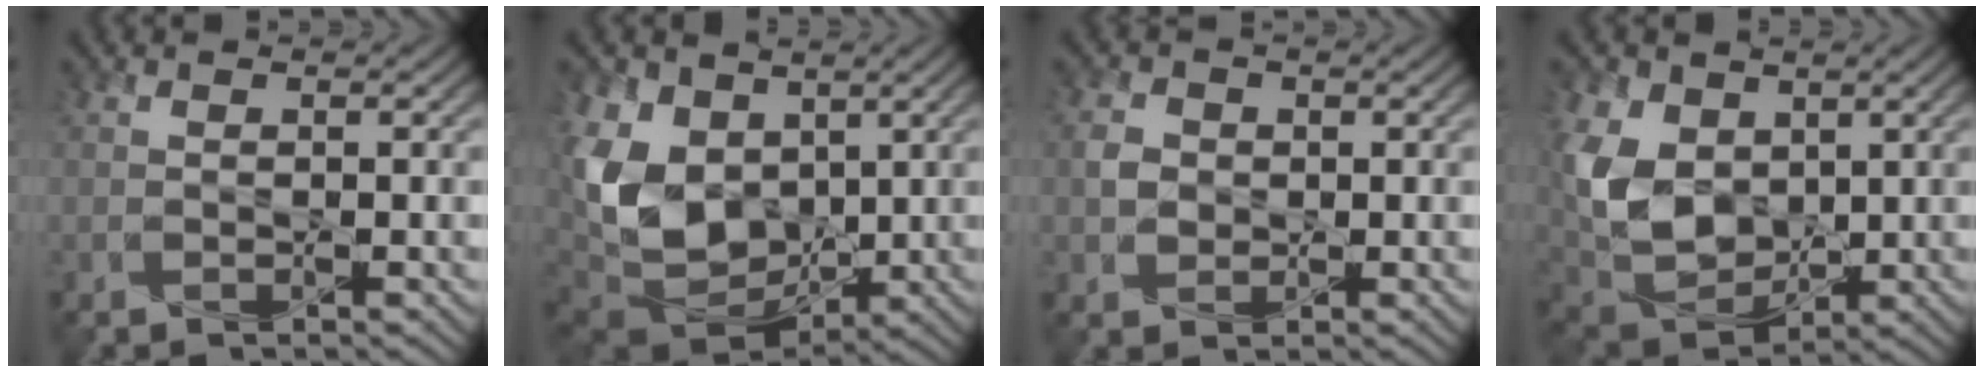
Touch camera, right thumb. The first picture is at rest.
{"total": 14.1, "force": [2.4, 10.0, 9.6], "torque": [-0.263, -0.002, 0.040]}
{"total": 2.5, "force": [0.1, 2.2, 1.1], "torque": [-0.027, -0.001, -0.002]}
{"total": 10.6, "force": [2.3, 7.8, 6.9], "torque": [-0.191, 0.000, 0.039]}